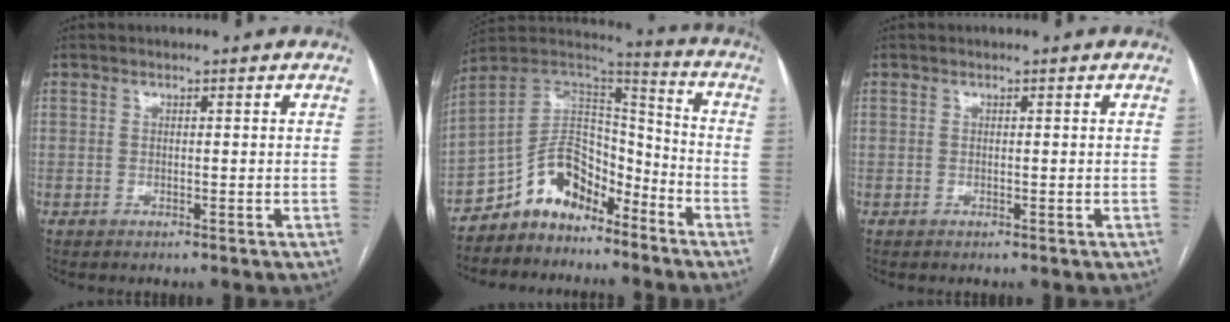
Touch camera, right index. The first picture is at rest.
{"total": 11.8, "force": [-8.6, 6.3, 5.0], "torque": [-0.089, 0.049, -0.160]}
{"total": 0.0}